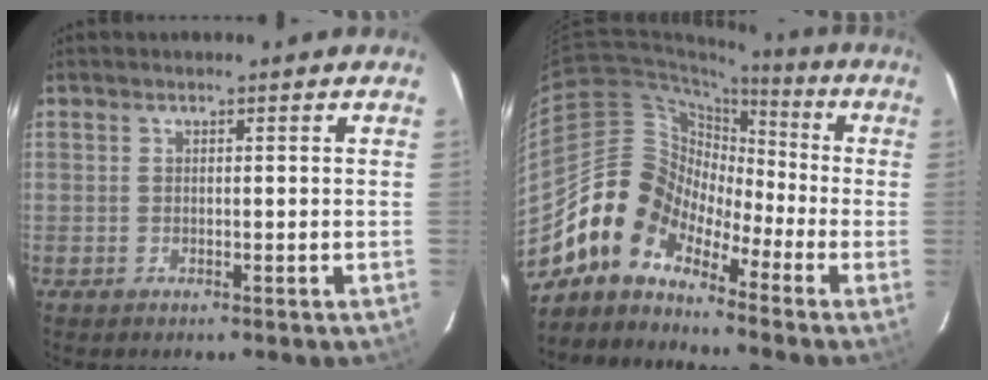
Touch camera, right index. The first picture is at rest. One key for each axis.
{"total": 9.8, "fx": -7.1, "fy": 6.3, "fz": 2.4, "tx": -0.046, "ty": 0.042, "tz": -0.162}